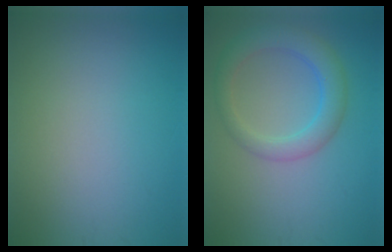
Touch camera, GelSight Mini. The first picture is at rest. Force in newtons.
{"total": 4.2, "press": 4.2, "slide": 0.1}